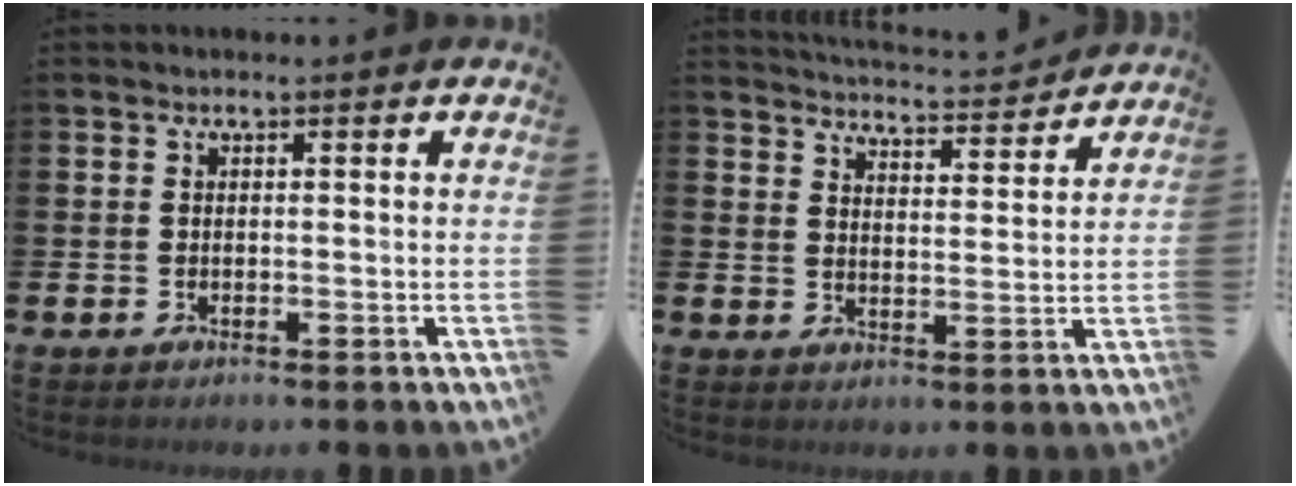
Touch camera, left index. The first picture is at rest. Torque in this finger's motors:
{"motor_torque": [0.90, -1.24, 0.00, 0.05]}